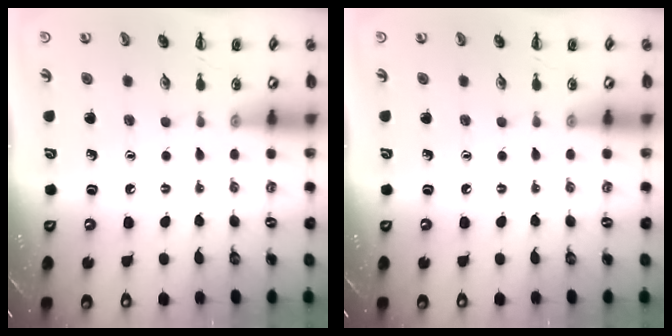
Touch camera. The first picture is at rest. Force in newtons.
{"total": 0.0}